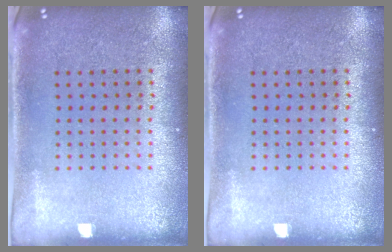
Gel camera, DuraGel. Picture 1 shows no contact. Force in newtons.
{"total": 0.0}